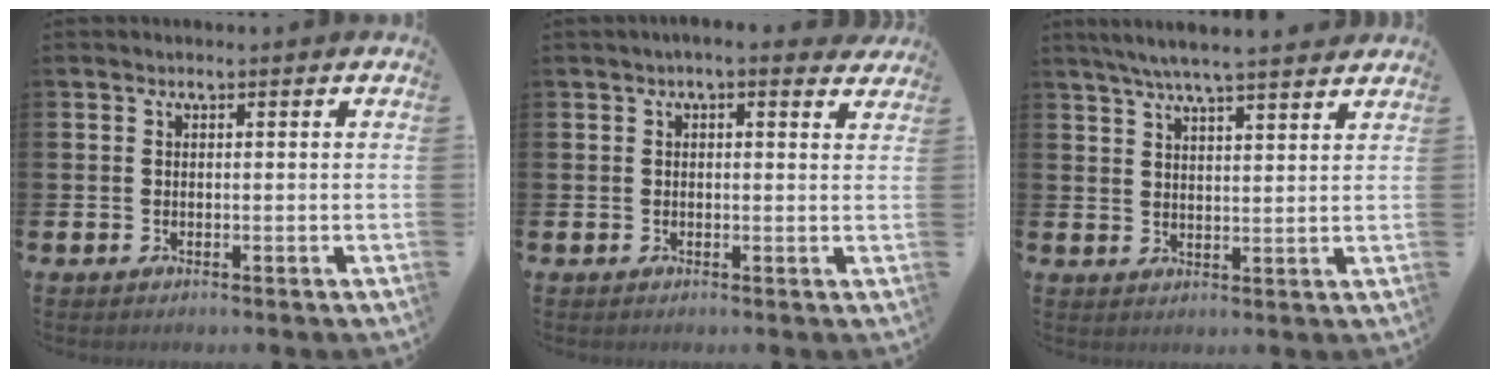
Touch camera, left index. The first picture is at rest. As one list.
[{"total": 1.8, "force": [1.5, 0.3, 0.9], "torque": [-0.013, -0.003, 0.024]}, {"total": 6.0, "force": [5.7, 0.1, 2.1], "torque": [-0.056, -0.020, 0.102]}]